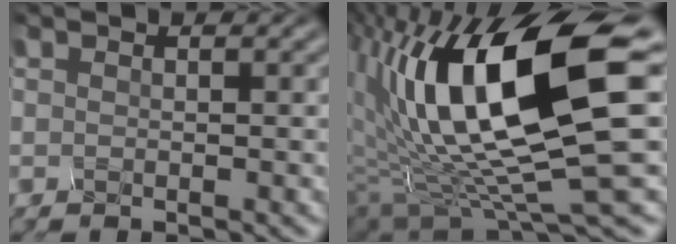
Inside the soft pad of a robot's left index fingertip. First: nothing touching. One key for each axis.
{"total": 14.4, "fx": 2.8, "fy": 5.0, "fz": 13.2, "tx": -0.241, "ty": -0.006, "tz": 0.047}